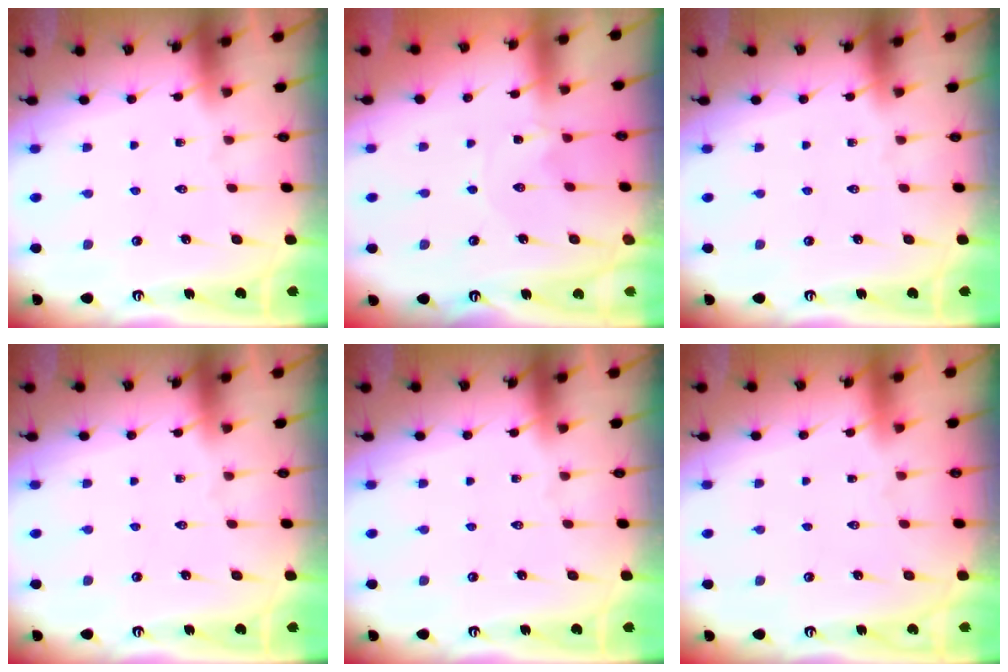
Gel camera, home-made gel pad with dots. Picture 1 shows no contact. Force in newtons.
{"total": 0.0}
{"total": 0.0}
{"total": 0.0}
{"total": 0.0}
{"total": 1.6, "press": 1.6, "slide": 0.1}